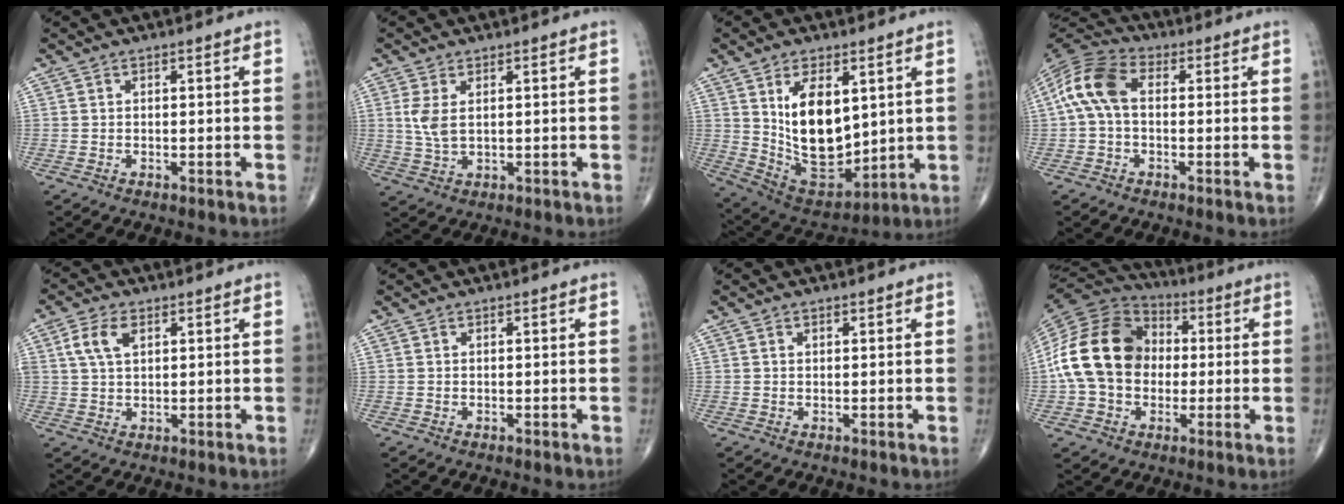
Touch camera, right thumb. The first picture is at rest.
{"total": 4.3, "force": [1.0, 2.2, 3.6], "torque": [-0.084, -0.003, 0.027]}
{"total": 17.2, "force": [3.9, 9.6, 13.8], "torque": [-0.202, -0.026, 0.091]}
{"total": 10.4, "force": [0.6, 6.7, 8.0], "torque": [-0.164, 0.030, -0.001]}
{"total": 5.6, "force": [2.0, 3.2, 4.2], "torque": [-0.087, 0.004, 0.039]}
{"total": 0.0}
{"total": 0.9, "force": [0.4, 0.7, 0.5], "torque": [-0.007, -0.001, 0.006]}
{"total": 18.9, "force": [0.2, 14.6, 12.0], "torque": [-0.219, 0.034, -0.001]}